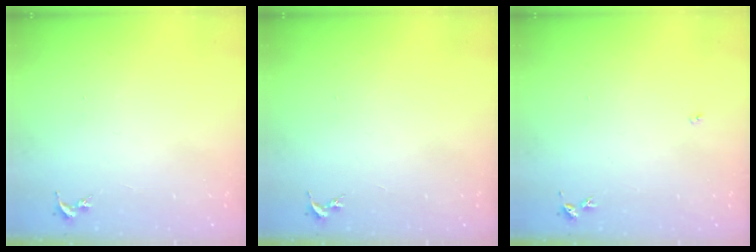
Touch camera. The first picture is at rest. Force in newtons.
{"total": 0.0}
{"total": 3.0, "press": 3.0, "slide": 0.4}